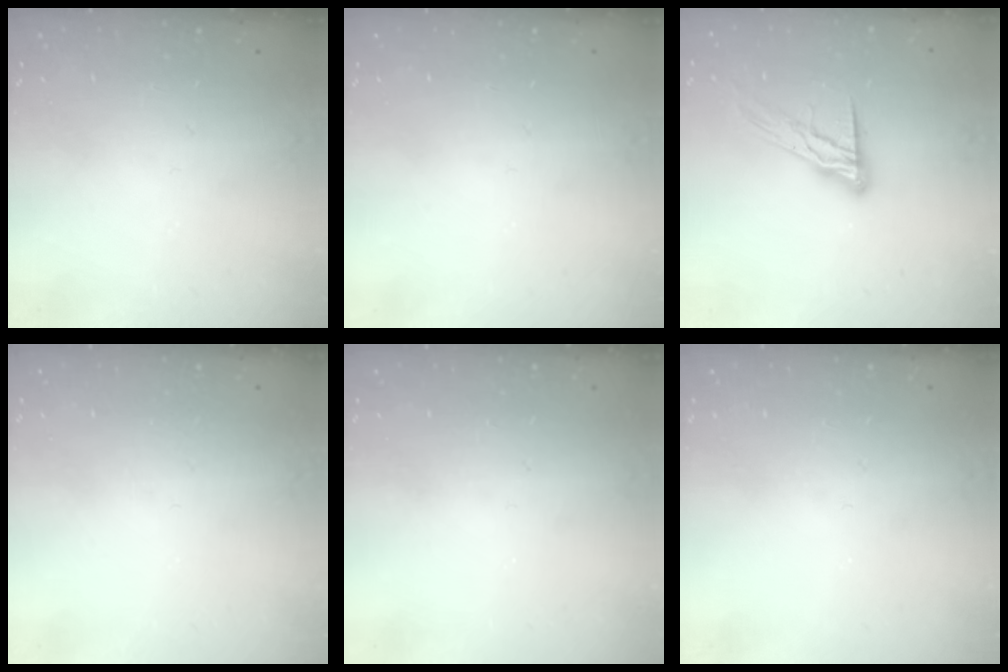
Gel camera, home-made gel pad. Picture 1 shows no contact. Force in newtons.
{"total": 0.0}
{"total": 11.6, "press": 11.6, "slide": 0.9}
{"total": 0.0}
{"total": 0.0}
{"total": 0.0}